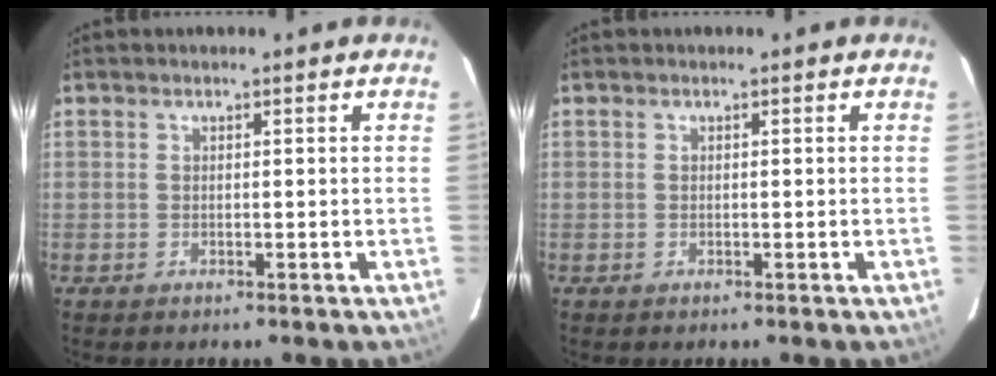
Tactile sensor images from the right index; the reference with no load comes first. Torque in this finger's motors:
{"motor_torque": [0.02, 0.03, 0.02, 0.01]}